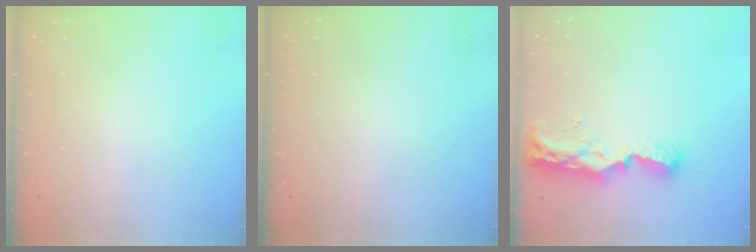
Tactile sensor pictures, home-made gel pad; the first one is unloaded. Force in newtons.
{"total": 0.0}
{"total": 9.4, "press": 9.3, "slide": 1.2}